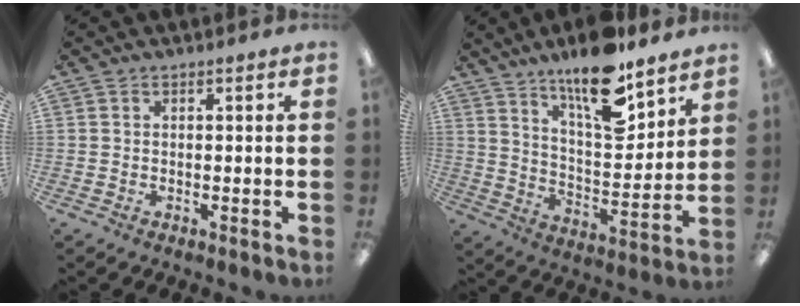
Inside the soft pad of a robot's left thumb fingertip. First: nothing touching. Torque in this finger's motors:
{"motor_torque": [1.40, 0.52, 1.42, -1.35, 0.10]}